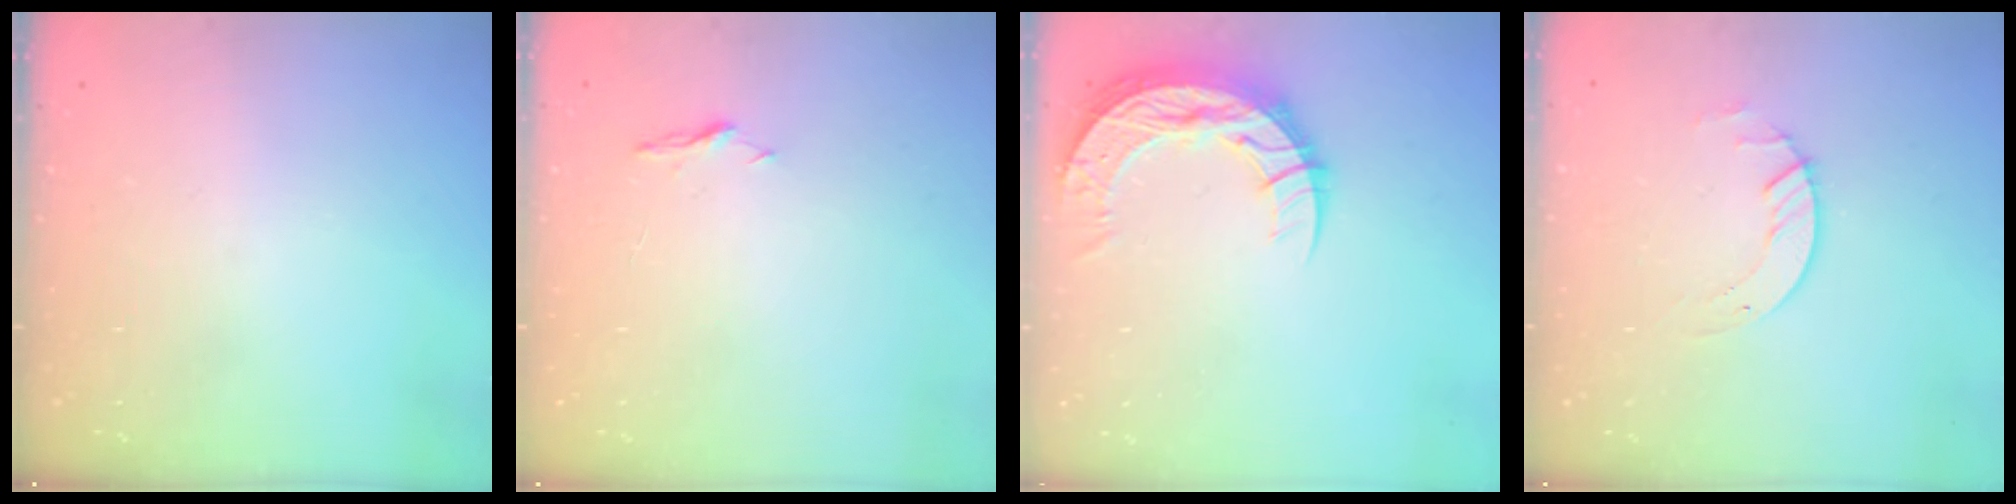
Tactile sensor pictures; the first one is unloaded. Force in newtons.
{"total": 3.7, "press": 3.7, "slide": 0.5}
{"total": 12.6, "press": 12.6, "slide": 0.9}
{"total": 2.6, "press": 2.6, "slide": 0.3}